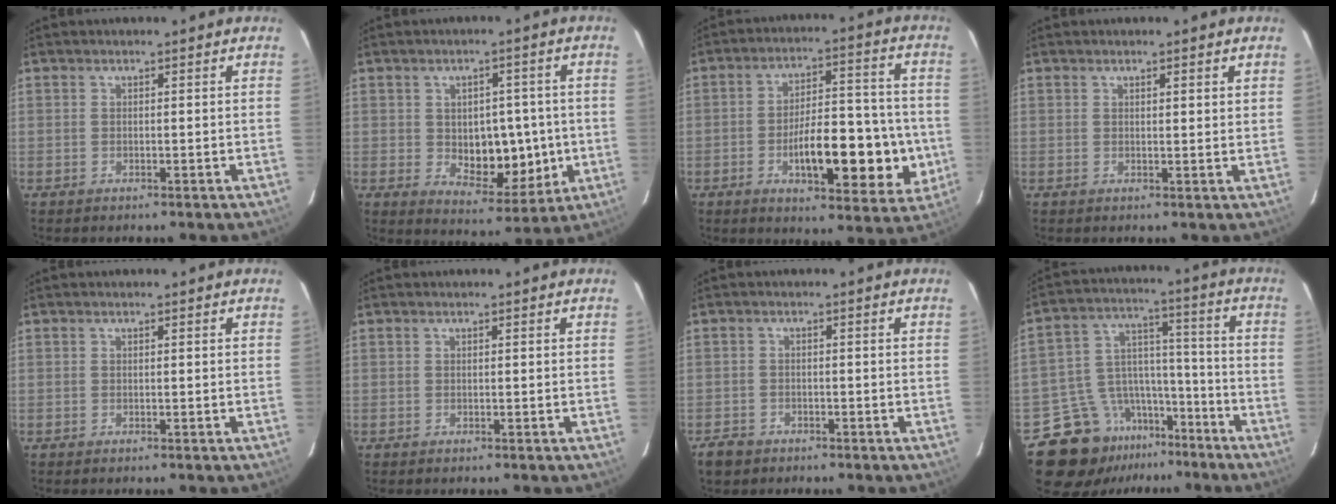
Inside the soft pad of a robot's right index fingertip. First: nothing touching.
{"total": 9.7, "force": [-0.5, 5.7, 7.8], "torque": [-0.099, 0.005, 0.007]}
{"total": 16.5, "force": [-4.2, 5.6, 15.0], "torque": [-0.212, 0.018, -0.056]}
{"total": 1.6, "force": [1.1, 0.3, 1.2], "torque": [-0.023, 0.001, 0.016]}
{"total": 0.0}
{"total": 0.0}
{"total": 2.8, "force": [-2.0, 1.9, 0.3], "torque": [-0.015, 0.002, -0.033]}
{"total": 14.5, "force": [-10.0, 9.5, 4.2], "torque": [-0.061, 0.071, -0.154]}